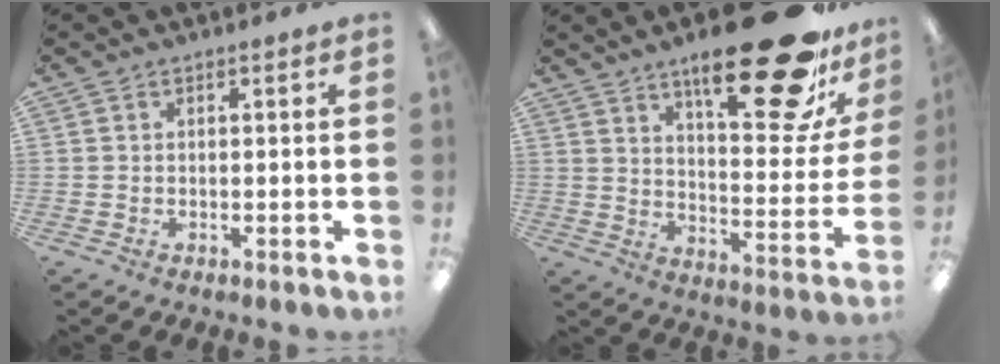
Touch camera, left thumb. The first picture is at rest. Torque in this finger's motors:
{"motor_torque": [1.38, 1.03, 1.57, -1.20, 0.30]}